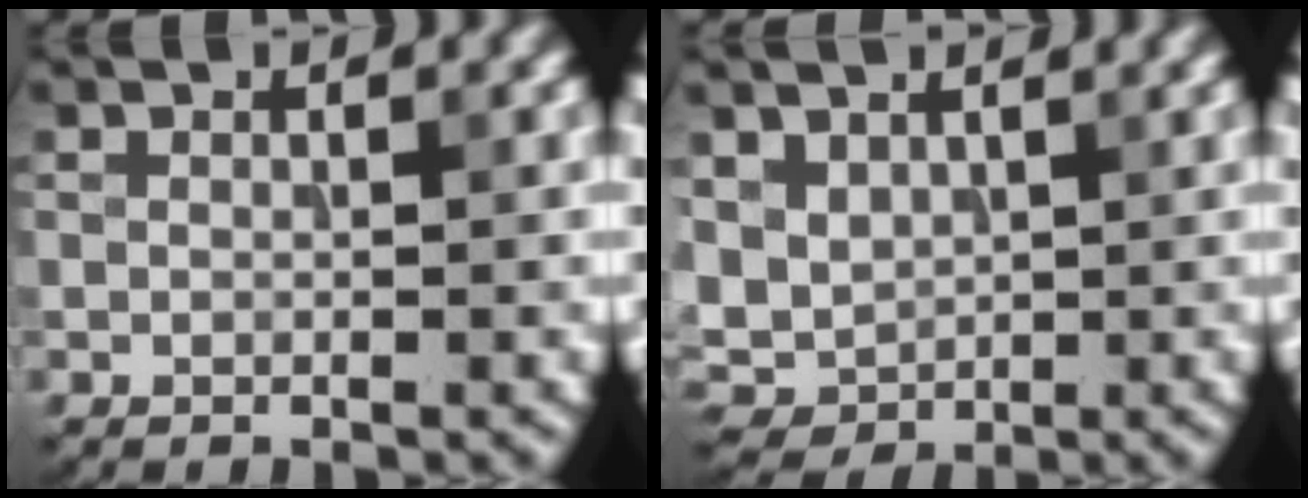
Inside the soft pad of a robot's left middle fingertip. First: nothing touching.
{"total": 4.4, "force": [1.8, 3.4, 2.1], "torque": [-0.059, 0.008, 0.040]}